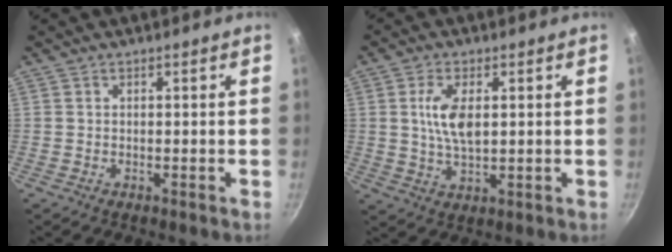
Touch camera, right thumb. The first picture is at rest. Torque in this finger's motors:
{"motor_torque": [0.79, 2.16, 0.91, -0.14, 0.10]}